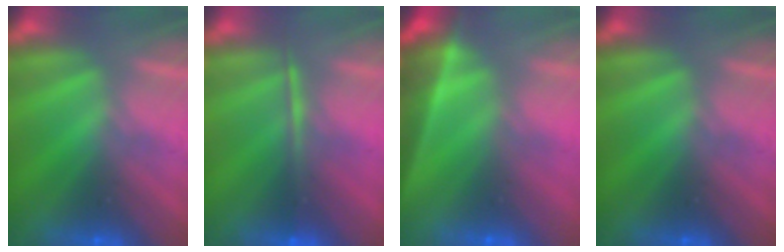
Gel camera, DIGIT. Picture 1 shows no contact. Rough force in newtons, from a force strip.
{"total": 1.5}
{"total": 9.7}
{"total": 0.0}